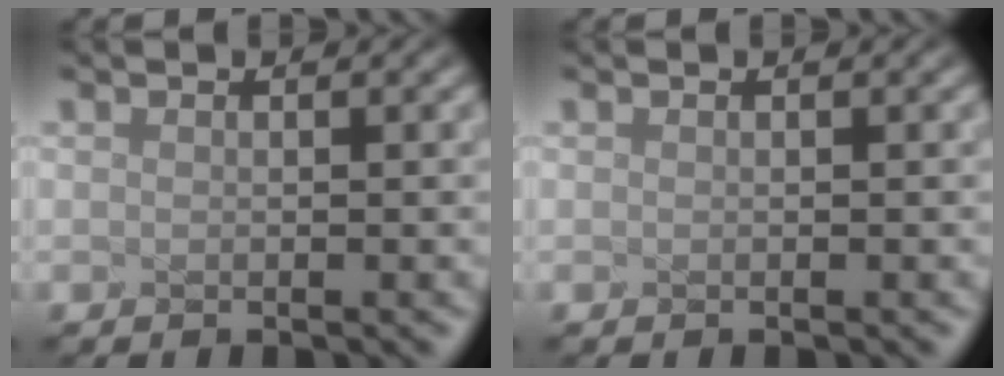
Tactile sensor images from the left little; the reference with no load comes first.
{"total": 0.0}